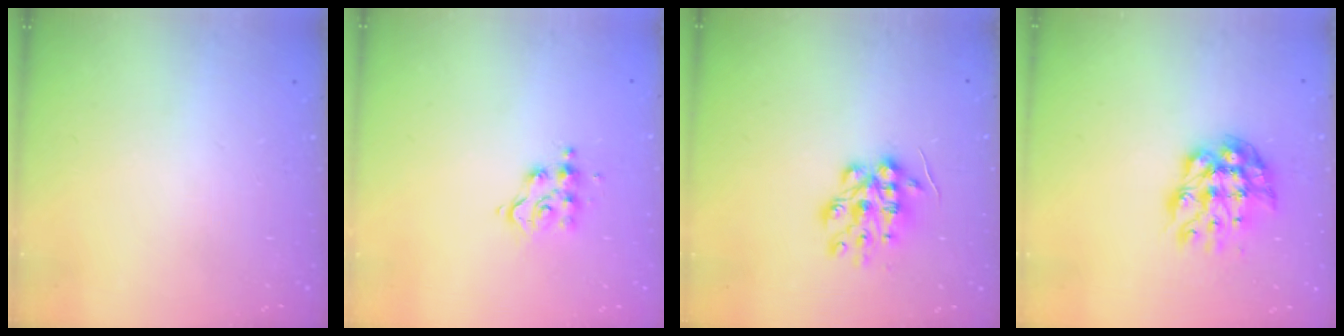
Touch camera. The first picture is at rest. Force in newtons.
{"total": 8.9, "press": 8.9, "slide": 0.7}
{"total": 12.1, "press": 12.1, "slide": 0.3}
{"total": 10.0, "press": 10.0, "slide": 0.9}